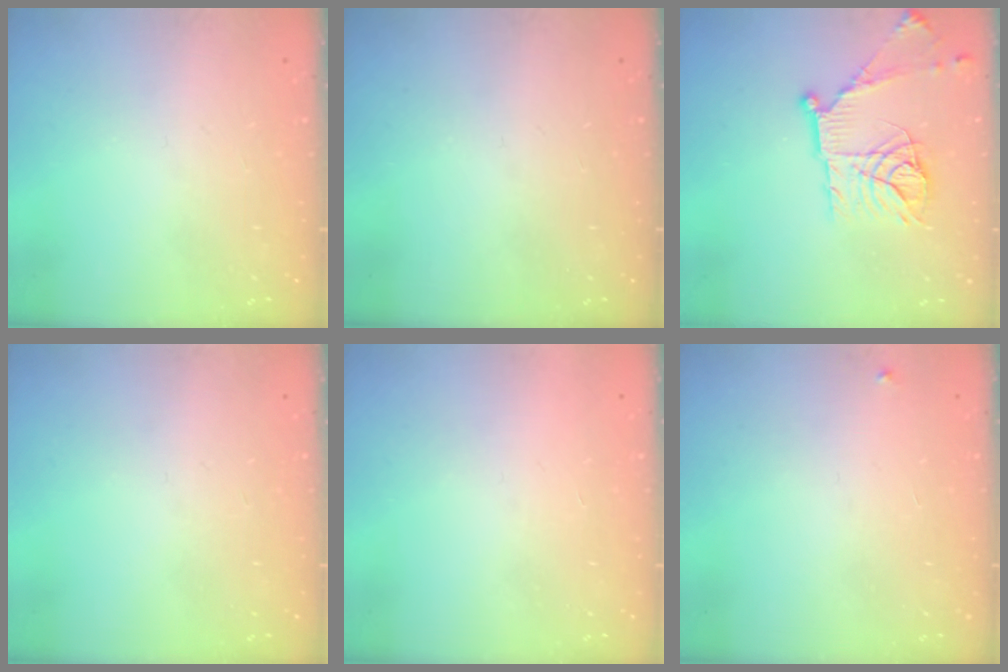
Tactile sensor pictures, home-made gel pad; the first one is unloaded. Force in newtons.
{"total": 0.0}
{"total": 16.6, "press": 16.6, "slide": 1.3}
{"total": 0.0}
{"total": 1.6, "press": 1.6, "slide": 0.1}
{"total": 2.7, "press": 2.7, "slide": 0.2}